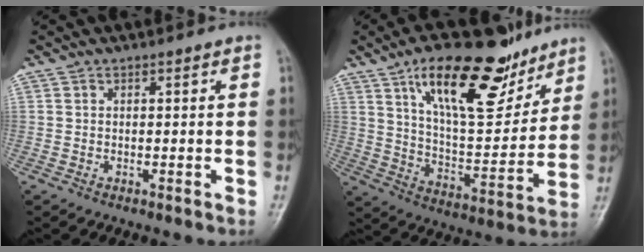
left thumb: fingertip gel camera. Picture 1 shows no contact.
{"total": 22.4, "force": [13.6, 8.9, 15.5], "torque": [-0.198, -0.061, 0.230]}